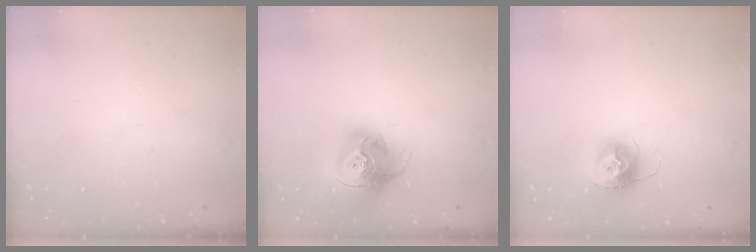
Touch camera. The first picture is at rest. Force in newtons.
{"total": 16.9, "press": 16.9, "slide": 1.7}
{"total": 11.1, "press": 11.1, "slide": 0.9}